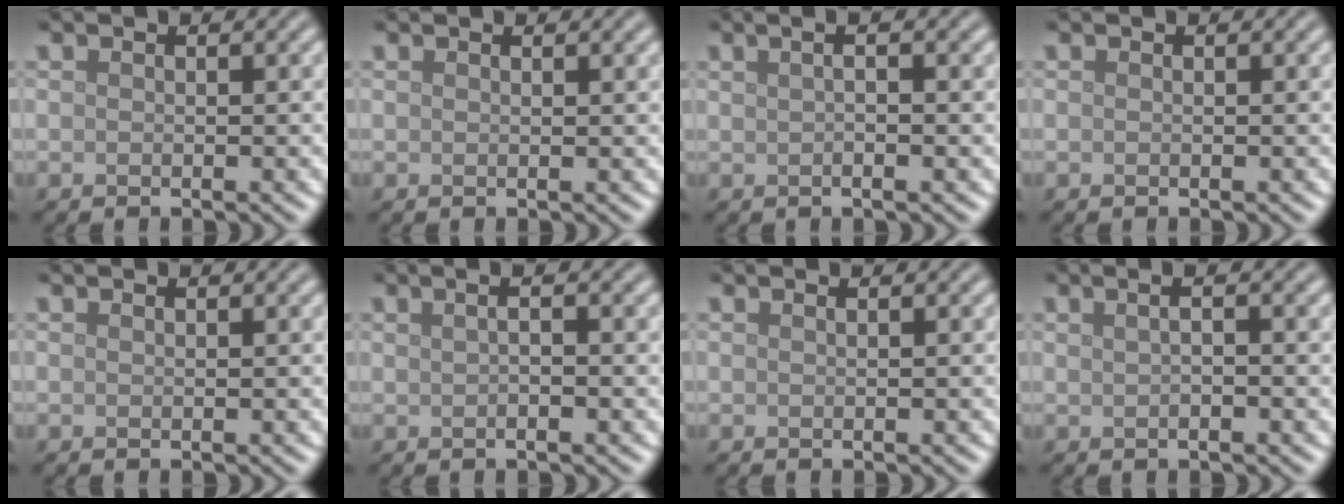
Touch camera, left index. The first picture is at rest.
{"total": 0.9, "force": [0.6, 0.2, 0.6], "torque": [-0.004, 0.004, 0.008]}
{"total": 3.6, "force": [1.1, 1.5, 3.0], "torque": [-0.023, 0.018, -0.004]}
{"total": 0.0}
{"total": 0.0}
{"total": 3.5, "force": [1.1, 1.6, 2.9], "torque": [-0.020, 0.023, -0.008]}
{"total": 0.6, "force": [0.4, 0.2, 0.4], "torque": [-0.002, 0.002, 0.002]}
{"total": 4.1, "force": [1.4, 2.1, 3.3], "torque": [-0.023, 0.032, -0.010]}